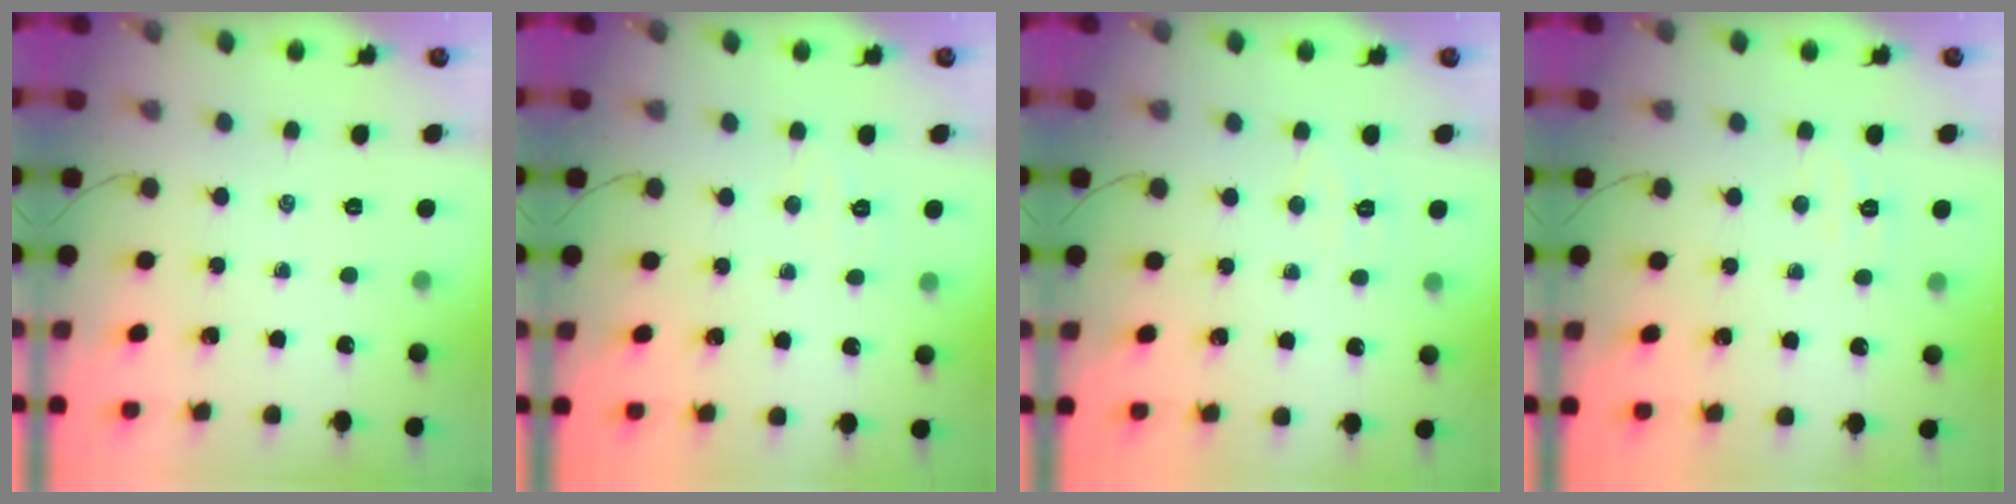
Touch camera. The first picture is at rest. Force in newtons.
{"total": 3.2, "press": 3.1, "slide": 0.8}
{"total": 4.7, "press": 4.6, "slide": 0.9}
{"total": 3.3, "press": 3.2, "slide": 0.9}